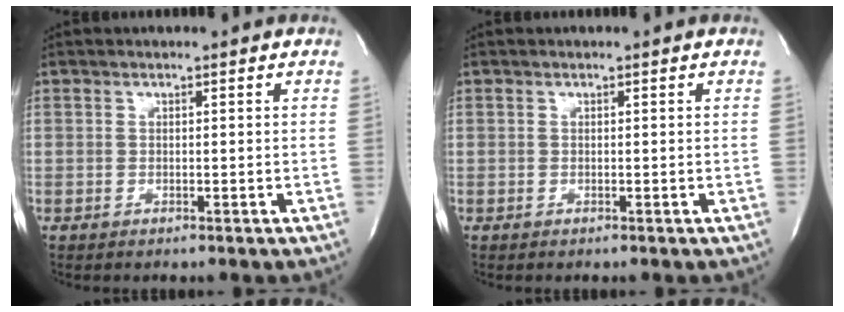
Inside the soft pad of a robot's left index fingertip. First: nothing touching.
{"total": 0.0}